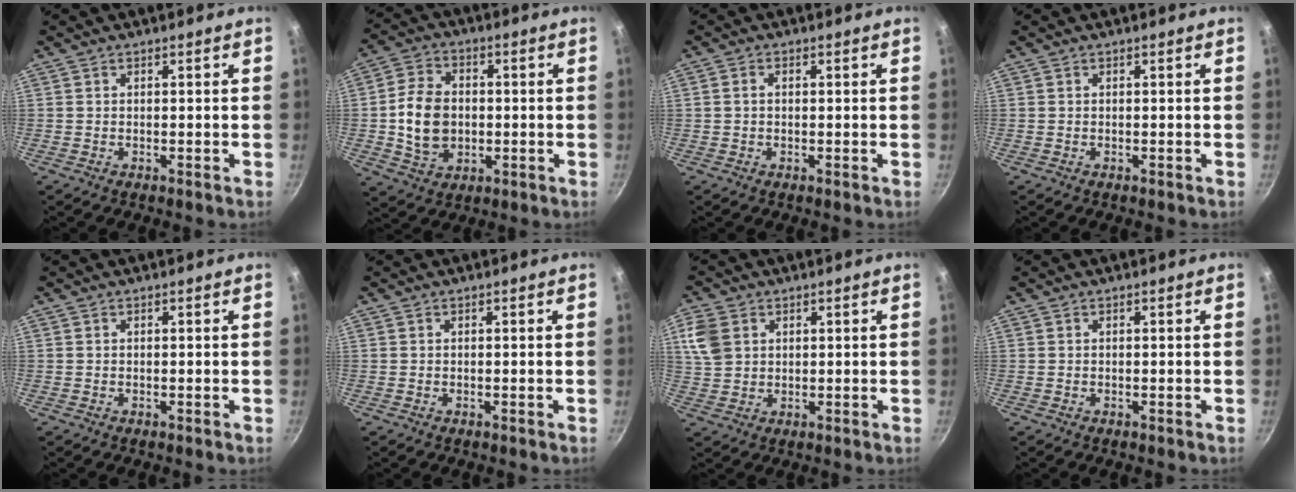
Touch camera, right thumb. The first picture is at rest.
{"total": 11.2, "force": [-0.5, 8.4, 7.3], "torque": [-0.113, 0.011, -0.009]}
{"total": 1.5, "force": [0.1, 1.1, 1.0], "torque": [-0.018, 0.007, 0.001]}
{"total": 0.0}
{"total": 0.0}
{"total": 0.0}
{"total": 6.9, "force": [2.4, 5.3, 3.7], "torque": [-0.063, -0.003, 0.049]}
{"total": 0.0}